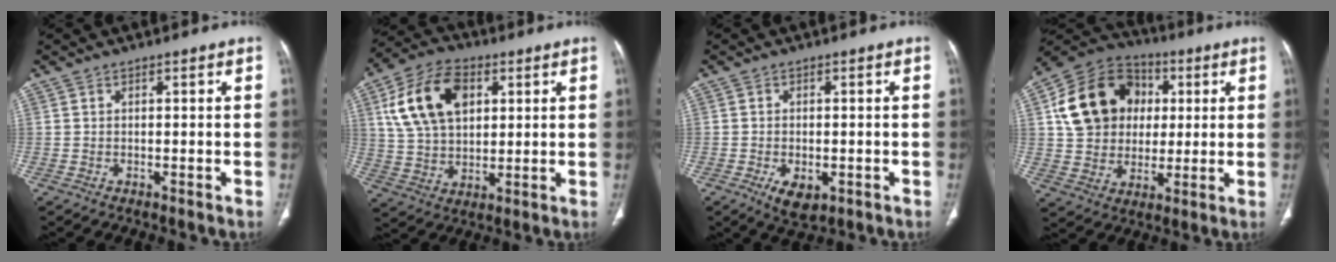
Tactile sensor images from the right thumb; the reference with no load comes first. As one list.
[{"total": 15.7, "force": [5.1, 10.0, 10.9], "torque": [-0.189, 0.001, 0.098]}, {"total": 5.0, "force": [-1.9, 2.8, 3.8], "torque": [-0.061, -0.001, -0.021]}, {"total": 17.9, "force": [3.7, 14.8, 9.4], "torque": [-0.147, 0.016, 0.065]}]